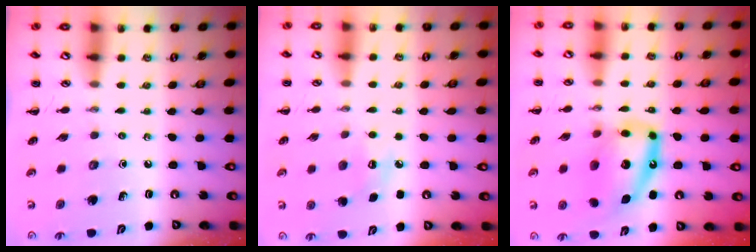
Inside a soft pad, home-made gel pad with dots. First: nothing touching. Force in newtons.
{"total": 6.4, "press": 6.1, "slide": 1.8}
{"total": 13.7, "press": 13.3, "slide": 3.4}